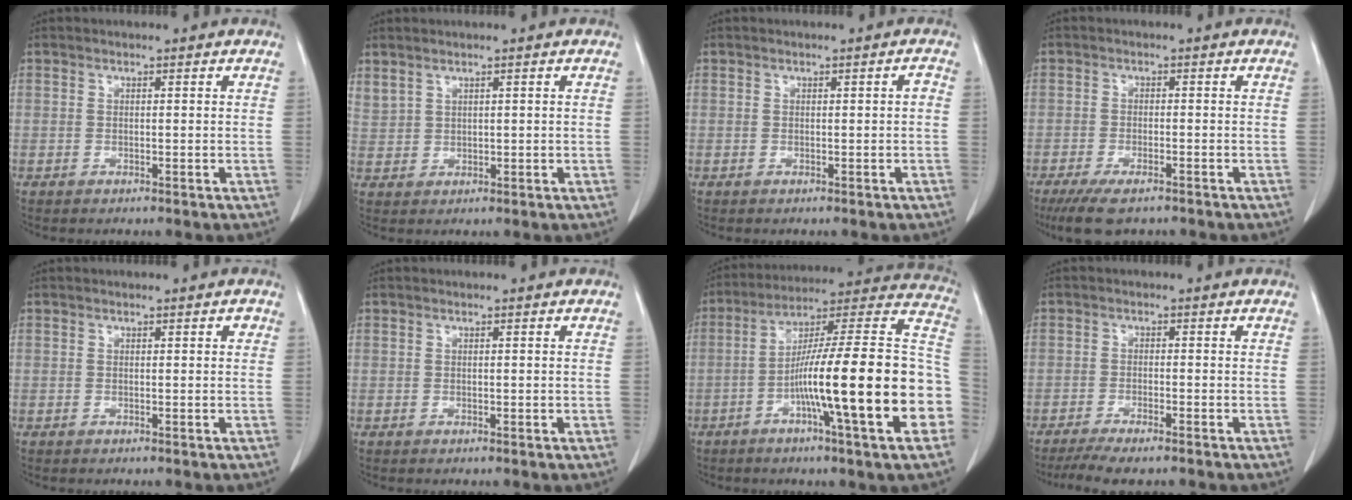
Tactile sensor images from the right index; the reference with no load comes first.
{"total": 2.9, "force": [2.2, 1.6, 1.1], "torque": [-0.030, 0.011, 0.060]}
{"total": 0.8, "force": [-0.1, 0.1, 0.7], "torque": [-0.009, 0.001, 0.001]}
{"total": 6.6, "force": [-4.9, 1.9, 4.0], "torque": [-0.069, -0.013, -0.080]}
{"total": 0.6, "force": [0.2, 0.3, 0.5], "torque": [-0.005, 0.002, 0.001]}
{"total": 0.0}
{"total": 24.9, "force": [-6.2, 1.0, 24.1], "torque": [-0.280, 0.013, -0.102]}
{"total": 6.3, "force": [-5.0, 0.8, 3.7], "torque": [-0.058, -0.013, -0.081]}